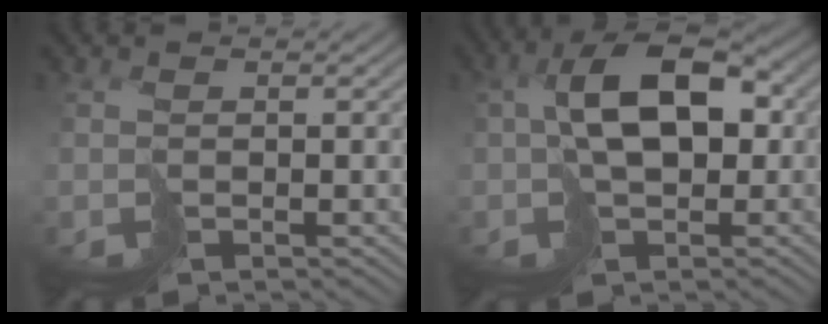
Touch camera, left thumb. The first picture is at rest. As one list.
[{"total": 8.6, "force": [0.5, 4.9, 7.1], "torque": [-0.127, 0.013, 0.006]}]